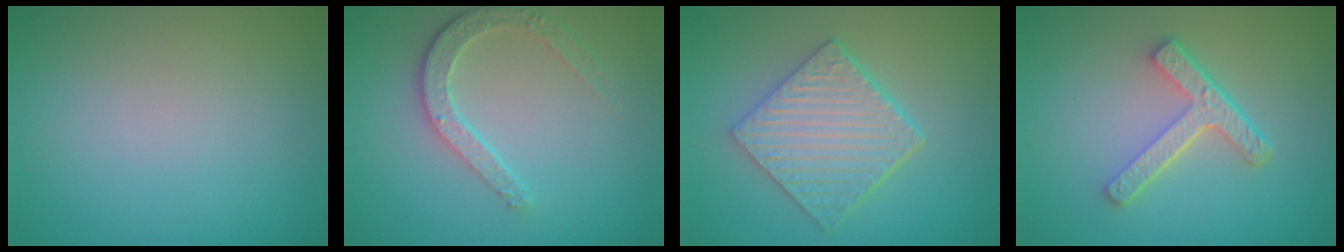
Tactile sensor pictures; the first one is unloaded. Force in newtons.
{"total": 3.1, "press": 2.8, "slide": 1.5}
{"total": 5.9, "press": 4.6, "slide": 3.7}
{"total": 4.3, "press": 3.2, "slide": 2.9}